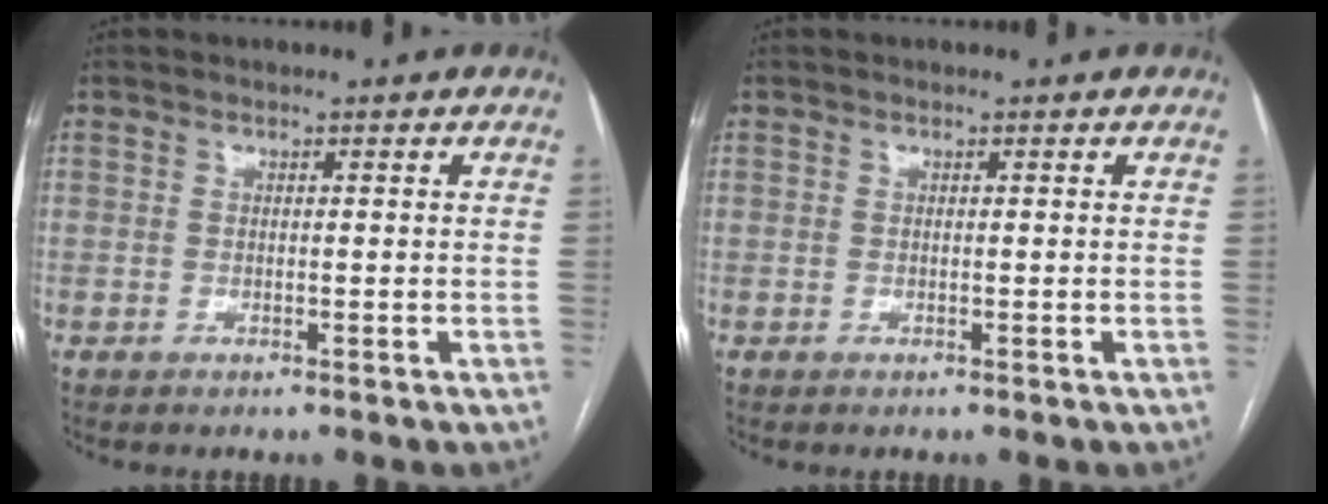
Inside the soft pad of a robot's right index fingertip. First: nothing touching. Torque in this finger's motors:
{"motor_torque": [0.19, 0.00, -0.01, 0.00]}